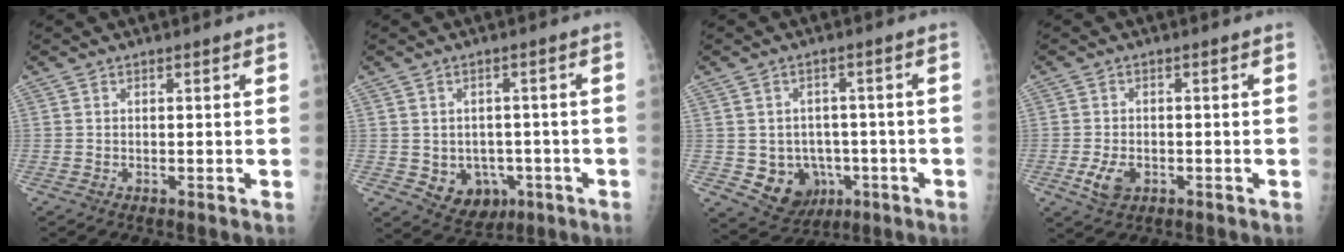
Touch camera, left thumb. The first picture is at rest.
{"total": 8.0, "force": [-2.2, 6.5, 4.1], "torque": [-0.033, 0.013, -0.014]}
{"total": 9.6, "force": [-2.5, 8.3, 4.3], "torque": [-0.037, 0.015, -0.020]}
{"total": 4.4, "force": [-1.6, 2.9, 2.9], "torque": [-0.057, 0.000, -0.024]}